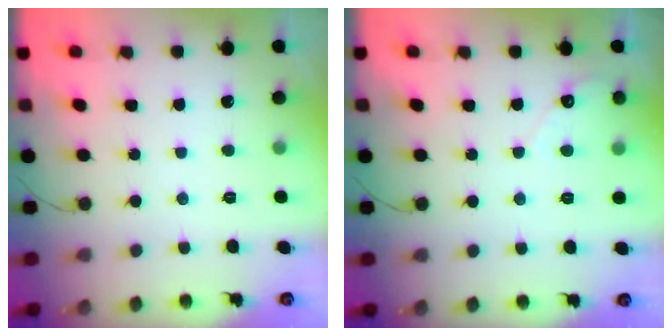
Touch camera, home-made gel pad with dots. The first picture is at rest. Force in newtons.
{"total": 2.7, "press": 2.7, "slide": 0.2}